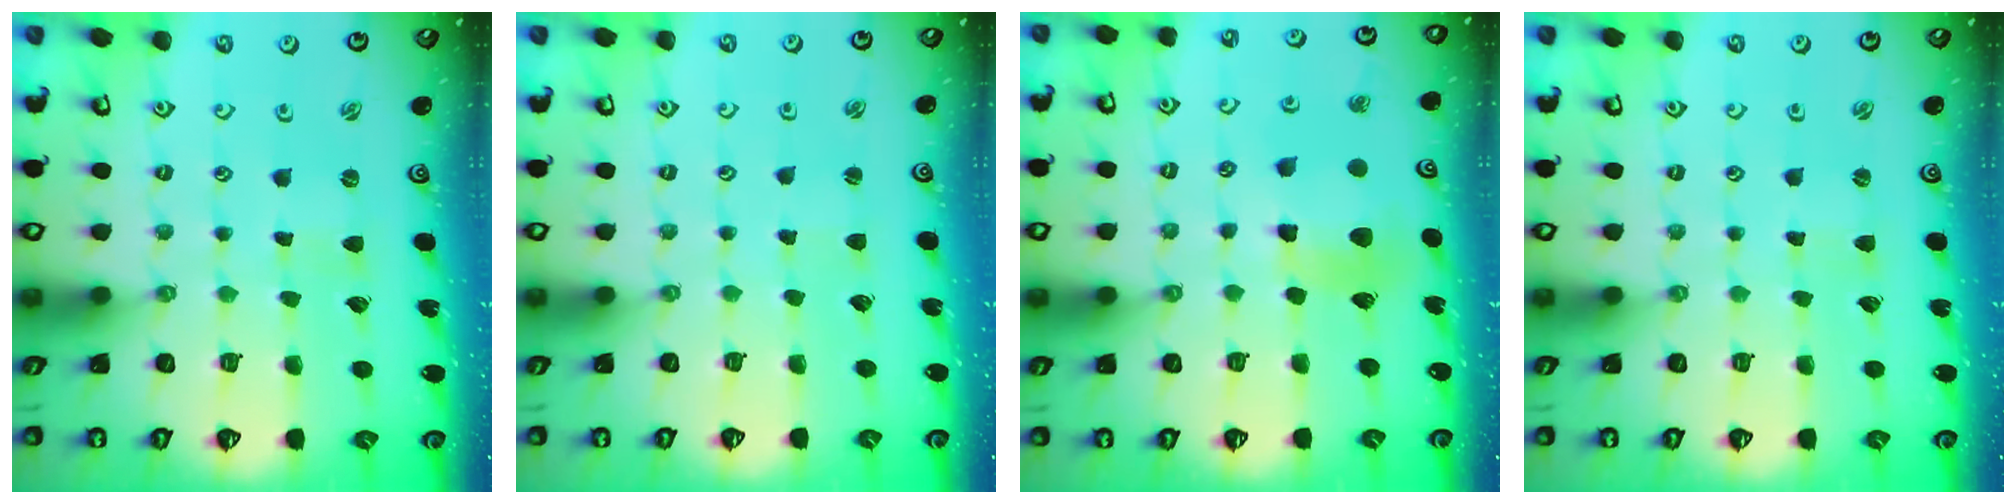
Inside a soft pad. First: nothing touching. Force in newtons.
{"total": 1.6, "press": 1.6, "slide": 0.2}
{"total": 10.3, "press": 10.3, "slide": 1.3}
{"total": 1.3, "press": 1.2, "slide": 0.2}